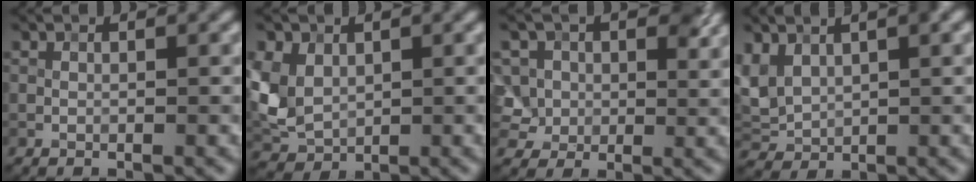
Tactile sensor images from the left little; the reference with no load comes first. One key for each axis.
{"total": 5.4, "fx": 0.8, "fy": 4.2, "fz": 3.3, "tx": -0.087, "ty": 0.001, "tz": 0.012}
{"total": 7.1, "fx": 2.3, "fy": 5.8, "fz": 3.3, "tx": -0.065, "ty": 0.012, "tz": 0.025}
{"total": 4.0, "fx": 1.5, "fy": 2.5, "fz": 2.7, "tx": -0.066, "ty": 0.007, "tz": 0.033}